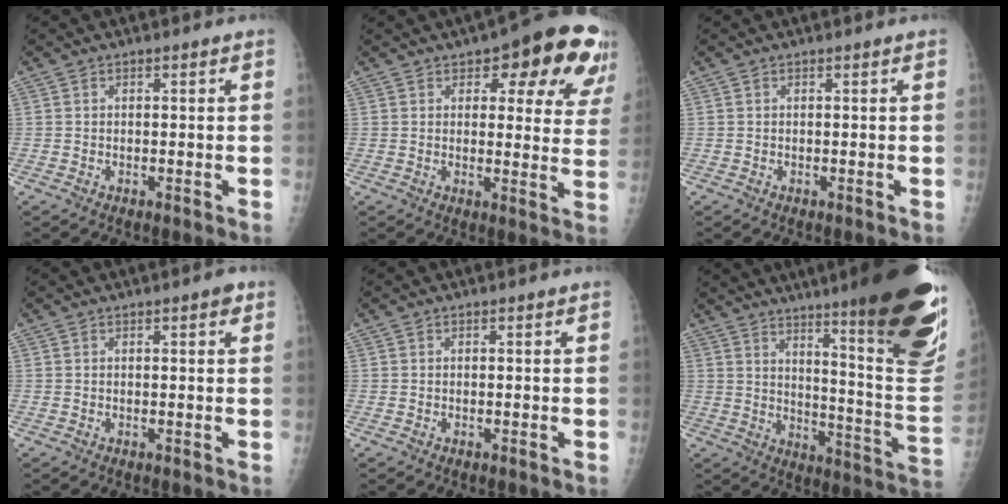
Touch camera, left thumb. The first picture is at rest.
{"total": 17.0, "force": [9.6, 7.1, 12.1], "torque": [-0.101, -0.029, 0.105]}
{"total": 0.0}
{"total": 1.6, "force": [0.8, 0.6, 1.3], "torque": [-0.014, 0.000, 0.008]}
{"total": 0.0}
{"total": 28.5, "force": [17.0, 3.7, 22.5], "torque": [-0.242, -0.083, 0.240]}